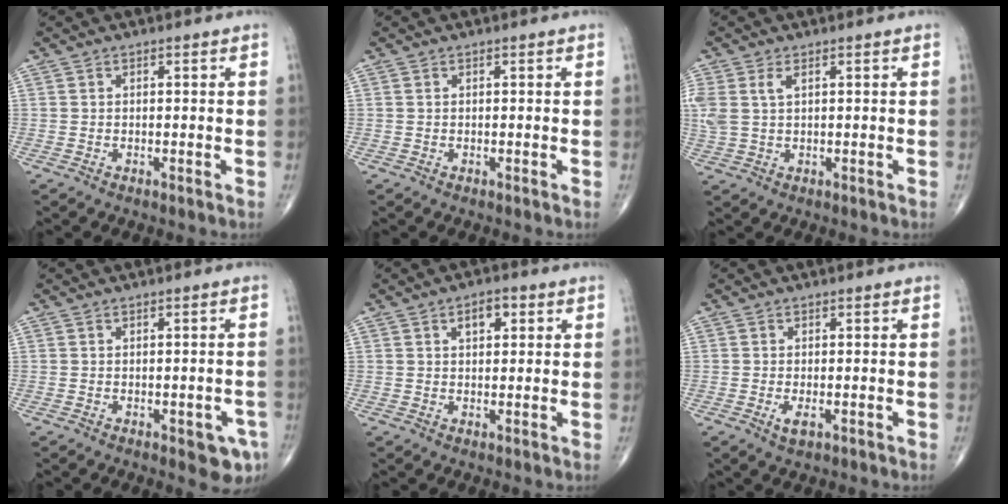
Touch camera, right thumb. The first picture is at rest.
{"total": 0.0}
{"total": 5.6, "force": [1.8, 3.1, 4.3], "torque": [-0.121, 0.011, 0.044]}
{"total": 5.0, "force": [-2.2, 2.1, 4.0], "torque": [-0.026, 0.004, -0.022]}
{"total": 4.0, "force": [1.6, 2.2, 2.9], "torque": [-0.031, 0.004, 0.020]}
{"total": 2.2, "force": [-0.8, 1.0, 1.9], "torque": [-0.035, -0.004, -0.013]}